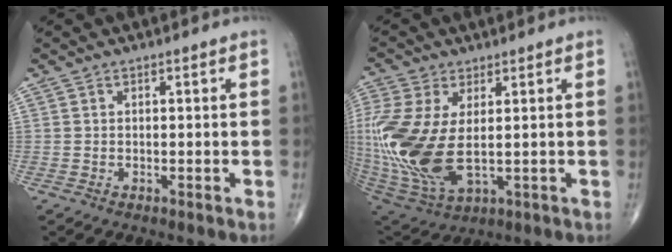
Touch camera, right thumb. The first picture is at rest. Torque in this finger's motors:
{"motor_torque": [1.85, 2.13, 2.34, 0.32, 0.79]}